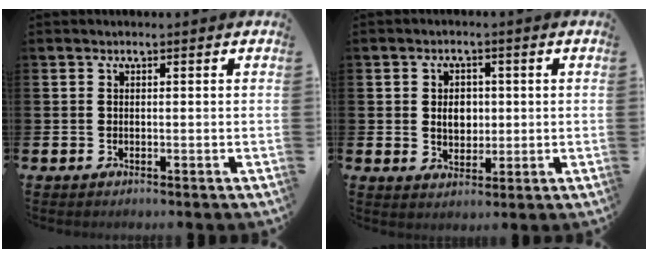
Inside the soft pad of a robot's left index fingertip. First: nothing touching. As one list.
[{"total": 3.5, "force": [0.5, 2.7, 2.1], "torque": [-0.027, 0.002, 0.001]}]